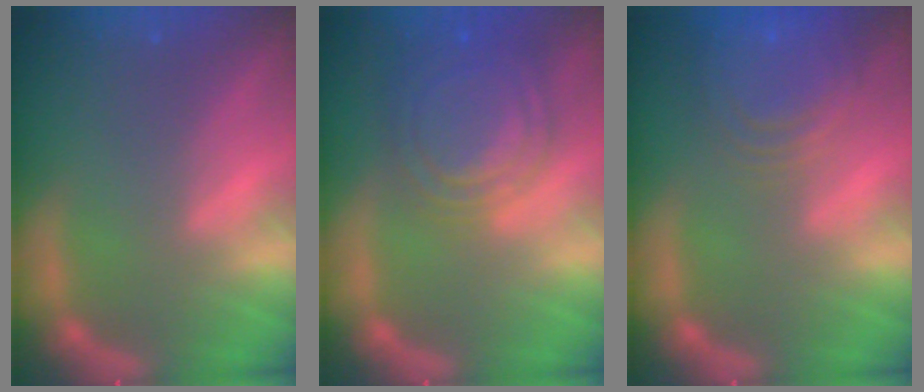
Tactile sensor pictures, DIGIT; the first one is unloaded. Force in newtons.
{"total": 9.5}
{"total": 9.1}